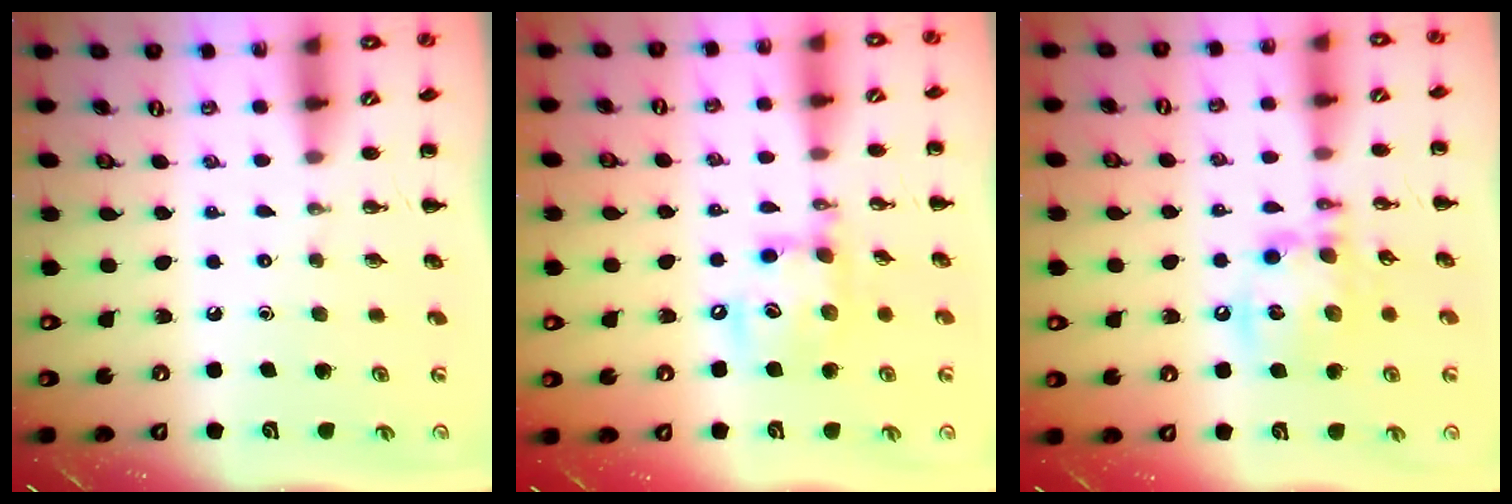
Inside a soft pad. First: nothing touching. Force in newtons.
{"total": 13.4, "press": 13.3, "slide": 2.1}
{"total": 13.2, "press": 13.0, "slide": 2.1}